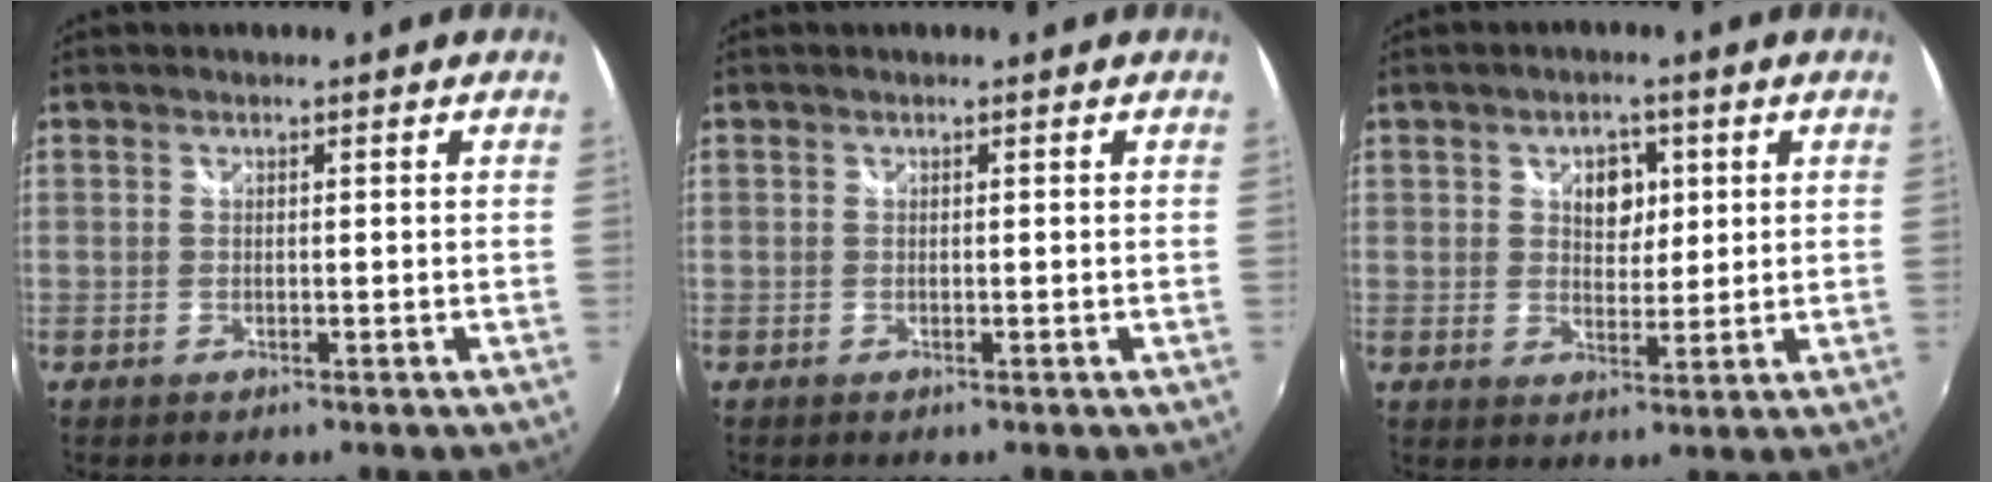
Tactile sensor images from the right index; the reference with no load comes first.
{"total": 0.0}
{"total": 5.4, "force": [1.7, 3.8, 3.5], "torque": [-0.047, 0.008, 0.029]}